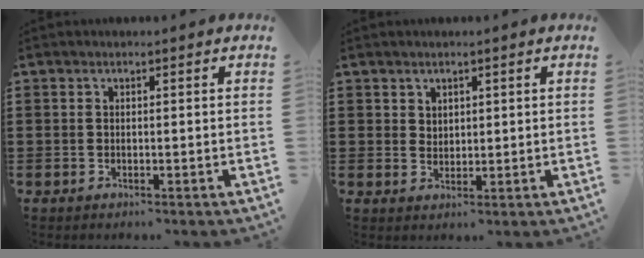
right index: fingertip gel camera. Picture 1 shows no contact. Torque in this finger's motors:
{"motor_torque": [-0.31, 0.33, 0.03, -0.01]}